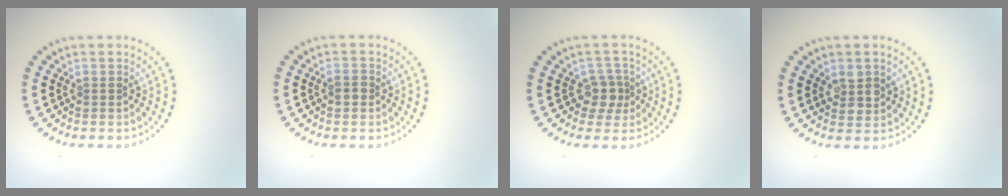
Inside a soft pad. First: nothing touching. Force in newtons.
{"total": 1.2, "press": 1.1, "slide": 0.2}
{"total": 2.2, "press": 1.8, "slide": 1.3}
{"total": 2.2, "press": 2.1, "slide": 0.7}